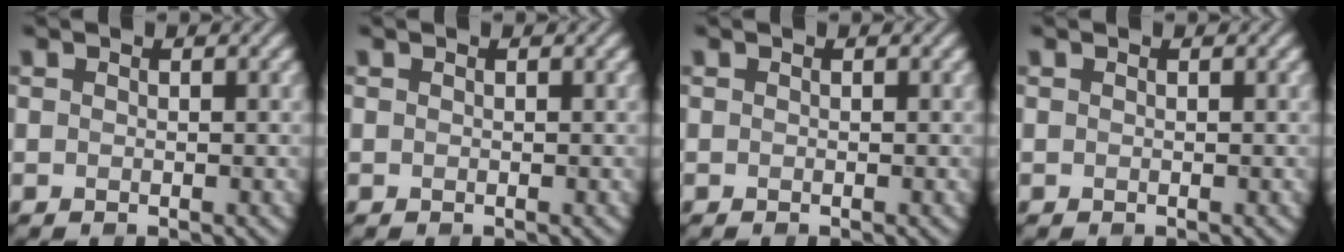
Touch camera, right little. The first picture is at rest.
{"total": 0.0}
{"total": 0.0}
{"total": 0.0}